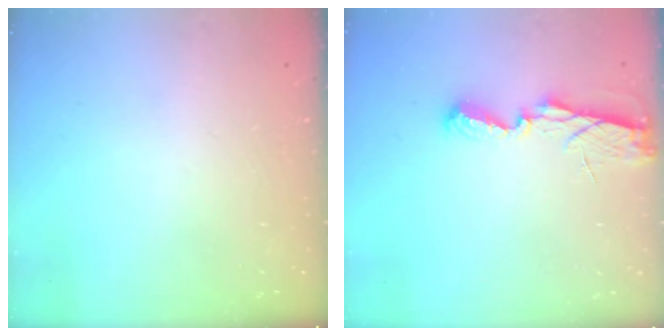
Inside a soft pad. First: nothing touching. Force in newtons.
{"total": 6.3, "press": 6.3, "slide": 0.2}